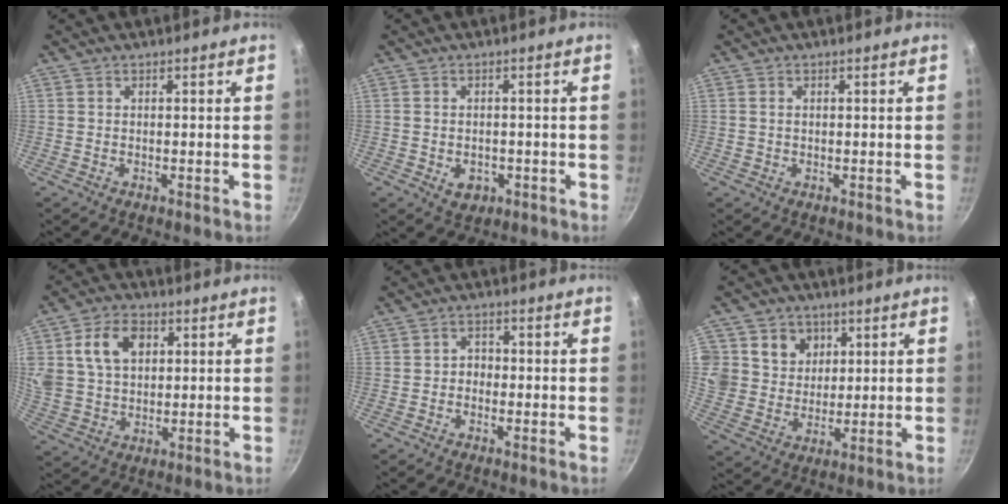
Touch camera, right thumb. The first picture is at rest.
{"total": 3.8, "force": [-1.2, 2.9, 2.2], "torque": [-0.025, 0.005, -0.008]}
{"total": 0.8, "force": [0.1, 0.7, 0.4], "torque": [-0.006, 0.003, 0.002]}
{"total": 12.2, "force": [3.7, 8.9, 7.5], "torque": [-0.124, 0.002, 0.067]}
{"total": 2.4, "force": [-0.7, 1.9, 1.1], "torque": [-0.005, 0.014, -0.017]}
{"total": 10.9, "force": [3.8, 9.7, 3.1], "torque": [-0.027, -0.011, 0.068]}